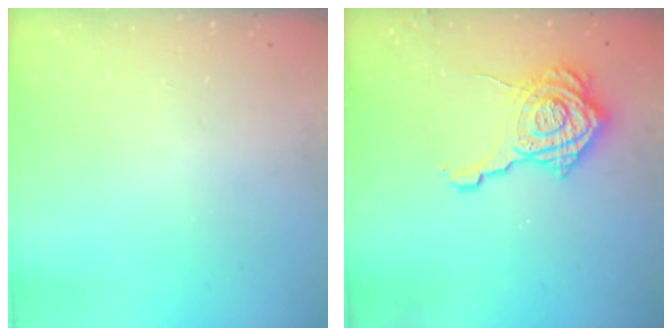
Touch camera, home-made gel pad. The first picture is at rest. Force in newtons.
{"total": 16.0, "press": 16.0, "slide": 1.2}